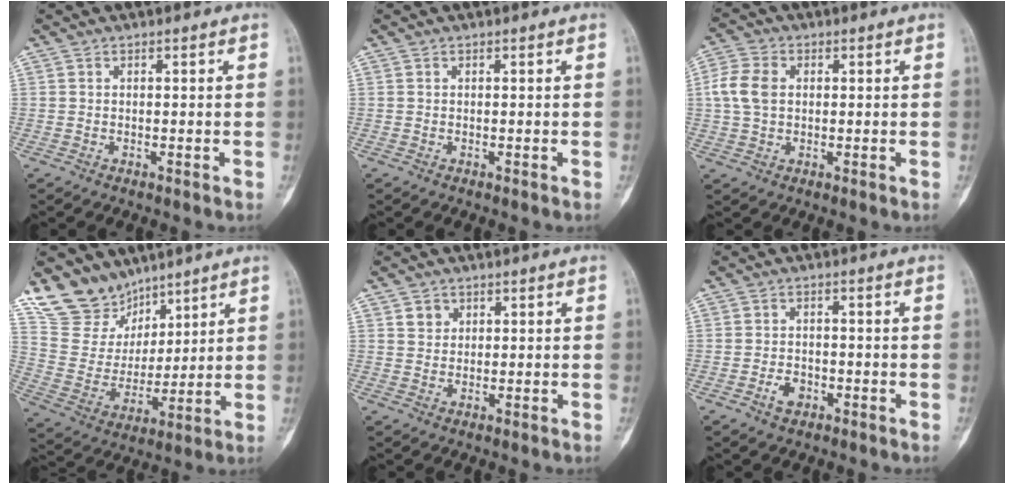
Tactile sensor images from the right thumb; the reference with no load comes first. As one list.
[{"total": 0.0}, {"total": 6.8, "force": [0.9, 4.9, 4.7], "torque": [-0.100, 0.011, 0.015]}, {"total": 13.3, "force": [10.5, 8.0, 1.3], "torque": [0.012, -0.068, 0.212]}, {"total": 2.4, "force": [1.1, 2.1, 0.6], "torque": [0.005, -0.006, 0.017]}, {"total": 3.3, "force": [-1.6, 2.3, 1.8], "torque": [-0.025, 0.010, -0.028]}]